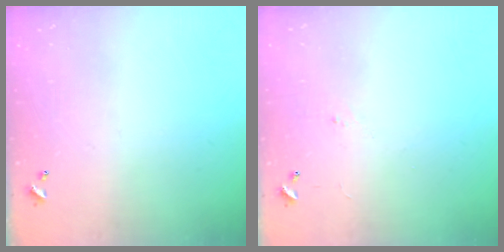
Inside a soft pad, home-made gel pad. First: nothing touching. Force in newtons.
{"total": 0.7, "press": 0.4, "slide": 0.6}